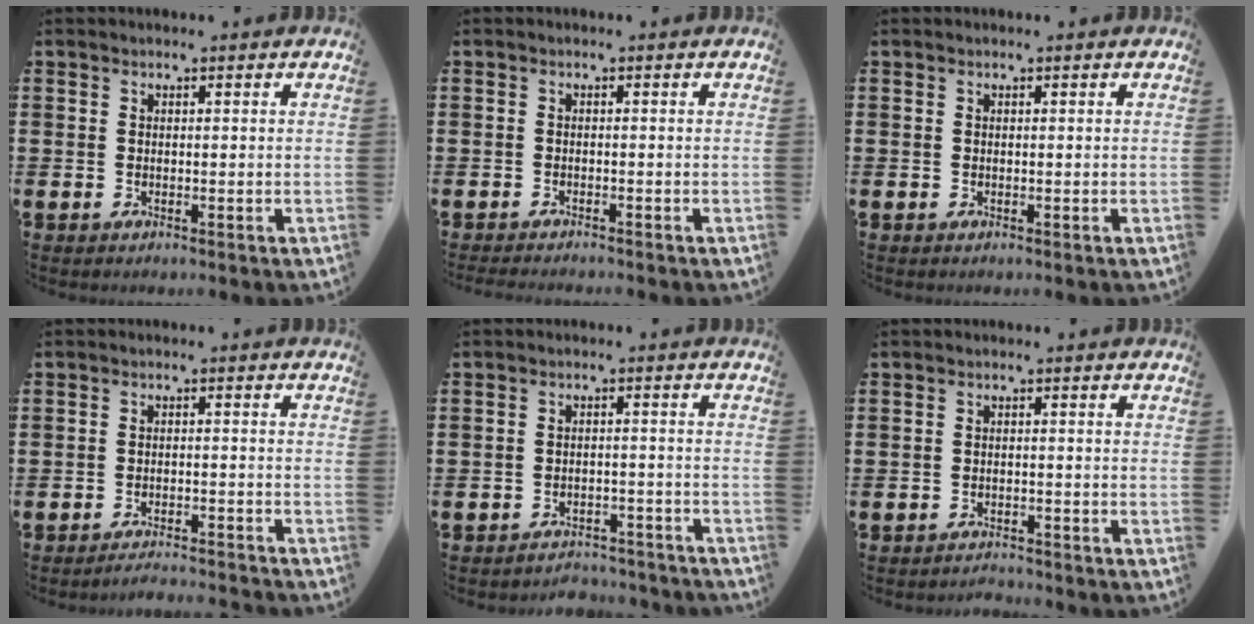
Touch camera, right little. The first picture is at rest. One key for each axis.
{"total": 0.9, "fx": -0.8, "fy": -0.1, "fz": 0.1, "tx": -0.003, "ty": -0.002, "tz": -0.017}
{"total": 0.0}
{"total": 2.1, "fx": -2.0, "fy": -0.2, "fz": 0.3, "tx": -0.006, "ty": 0.004, "tz": -0.041}
{"total": 2.8, "fx": -2.8, "fy": 0.2, "fz": -0.1, "tx": -0.005, "ty": 0.004, "tz": -0.061}
{"total": 1.5, "fx": -1.5, "fy": 0.0, "fz": -0.1, "tx": -0.002, "ty": 0.004, "tz": -0.033}